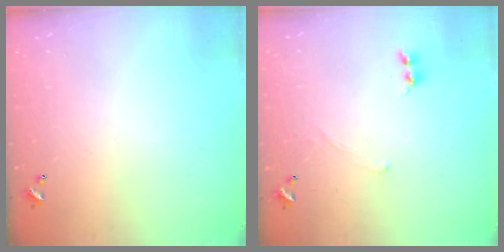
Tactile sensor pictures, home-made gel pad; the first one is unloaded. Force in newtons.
{"total": 0.7, "press": 0.4, "slide": 0.5}